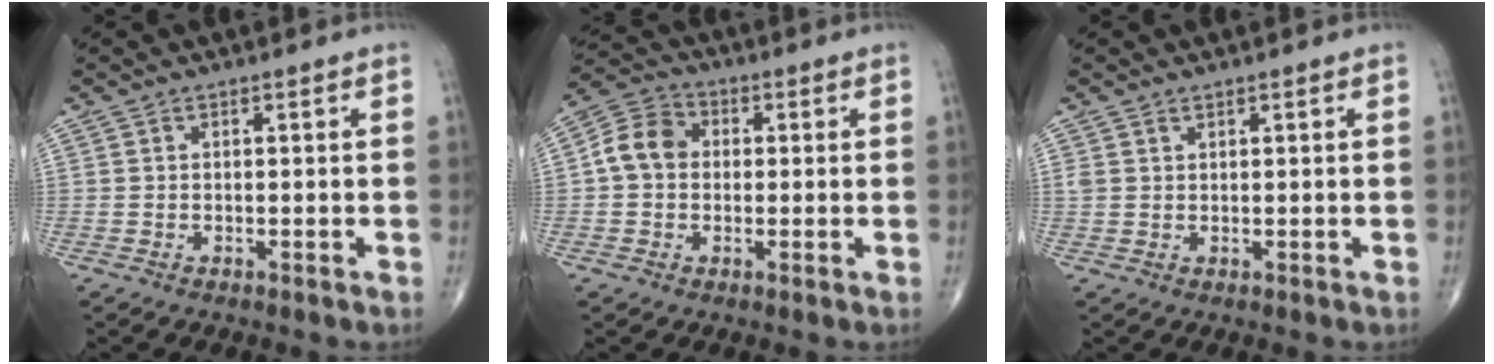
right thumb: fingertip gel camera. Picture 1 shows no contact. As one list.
[{"total": 7.7, "force": [0.3, 6.3, 4.4], "torque": [-0.071, 0.023, -0.008]}, {"total": 1.2, "force": [0.8, 0.7, 0.5], "torque": [-0.005, 0.001, 0.016]}]